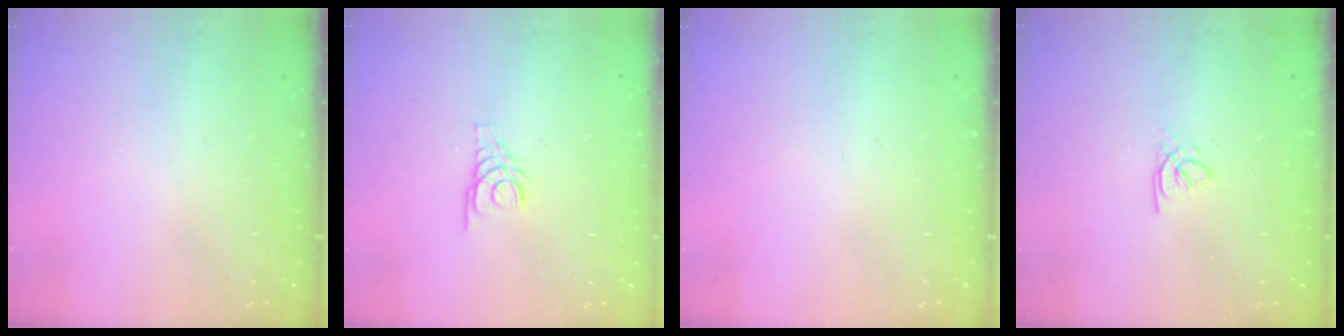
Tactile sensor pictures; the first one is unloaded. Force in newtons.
{"total": 3.6, "press": 3.6, "slide": 0.4}
{"total": 0.0}
{"total": 1.5, "press": 1.5, "slide": 0.2}